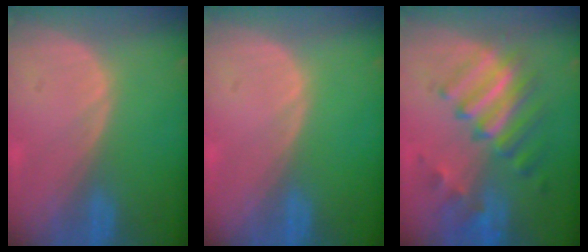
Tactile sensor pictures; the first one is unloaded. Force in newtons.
{"total": 0.0}
{"total": 9.6, "press": 8.4, "slide": 4.7}